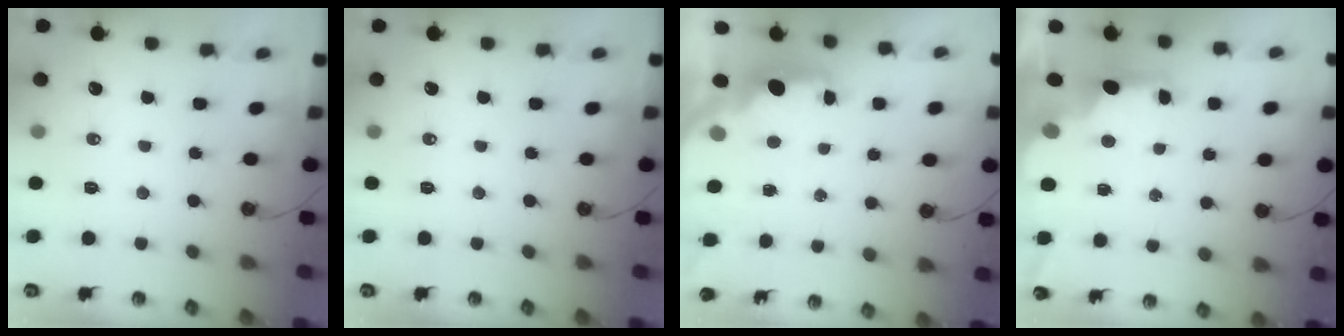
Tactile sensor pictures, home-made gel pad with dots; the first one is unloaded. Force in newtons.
{"total": 0.0}
{"total": 2.7, "press": 2.6, "slide": 0.9}
{"total": 2.8, "press": 2.7, "slide": 0.9}